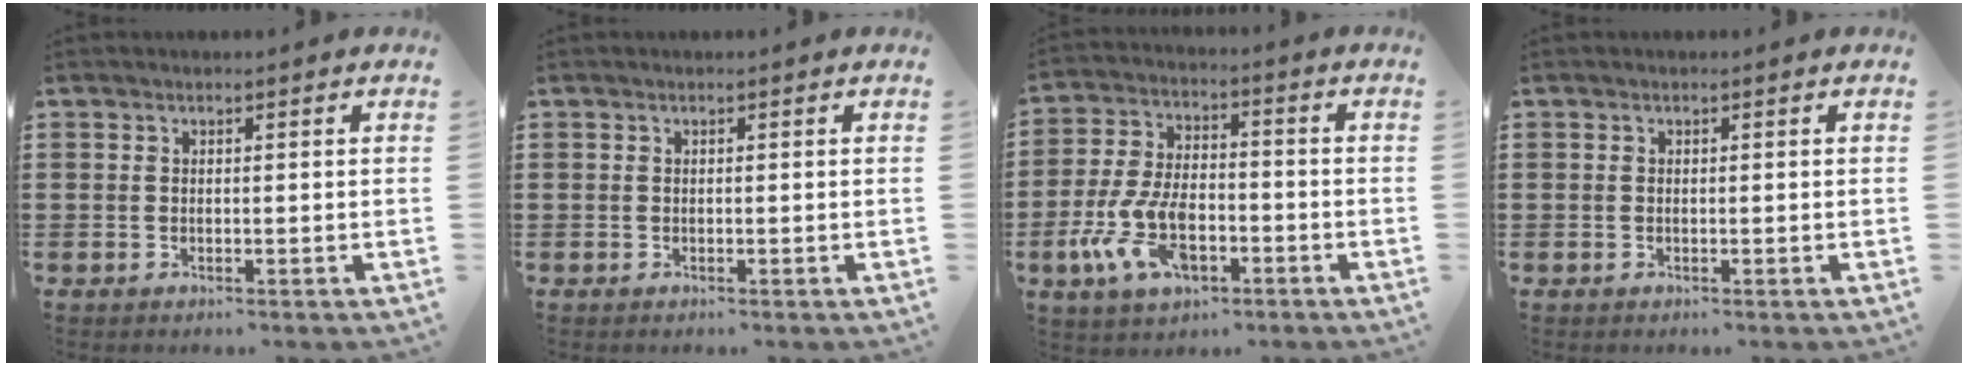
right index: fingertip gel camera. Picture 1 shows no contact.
{"total": 0.0}
{"total": 10.3, "force": [-3.9, 5.3, 8.0], "torque": [-0.193, -0.007, -0.075]}
{"total": 0.0}